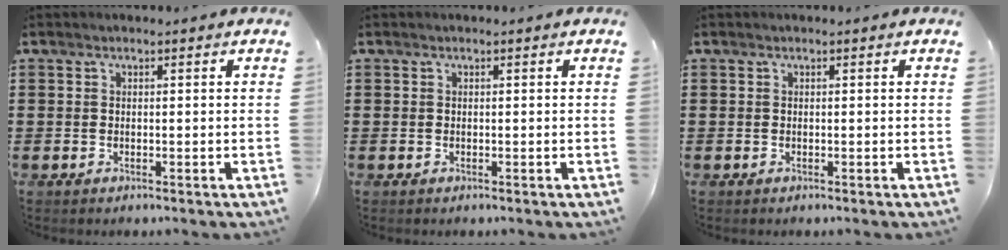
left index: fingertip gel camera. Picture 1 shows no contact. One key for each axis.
{"total": 0.0}
{"total": 0.0}